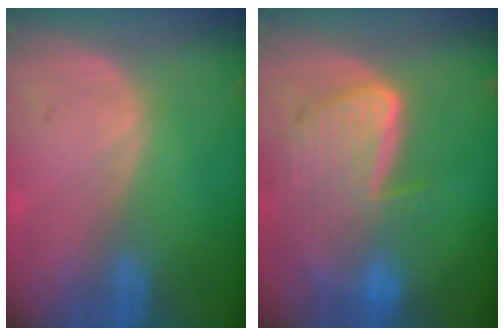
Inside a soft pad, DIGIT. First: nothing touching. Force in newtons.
{"total": 9.4, "press": 8.1, "slide": 4.8}